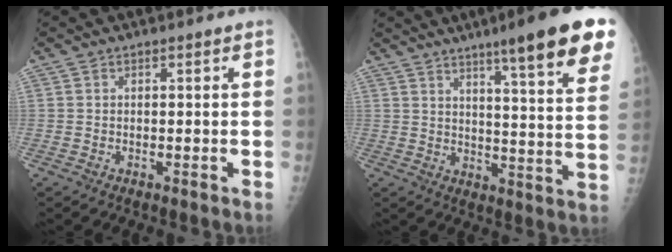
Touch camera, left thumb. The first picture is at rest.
{"total": 18.8, "force": [11.8, 2.0, 14.5], "torque": [-0.174, -0.052, 0.153]}